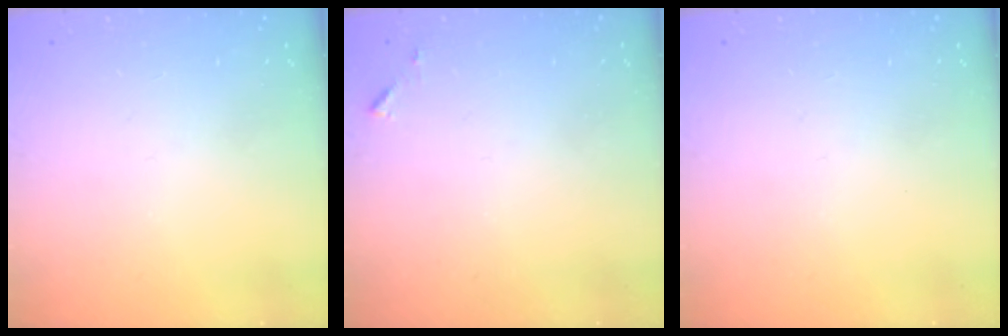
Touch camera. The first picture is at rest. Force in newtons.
{"total": 4.5, "press": 4.4, "slide": 0.4}
{"total": 0.0}